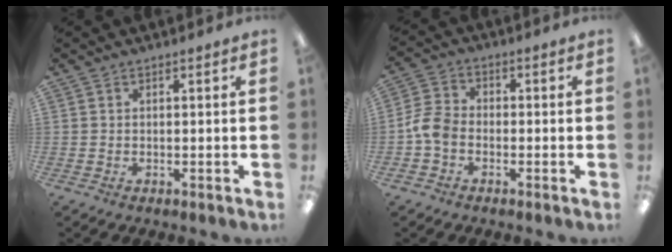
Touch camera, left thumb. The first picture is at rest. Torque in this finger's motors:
{"motor_torque": [-0.38, 1.16, 0.57, 0.18, 0.25]}